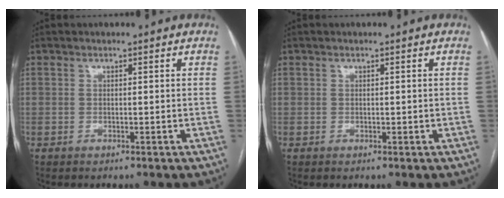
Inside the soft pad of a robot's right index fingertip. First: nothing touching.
{"total": 0.0}